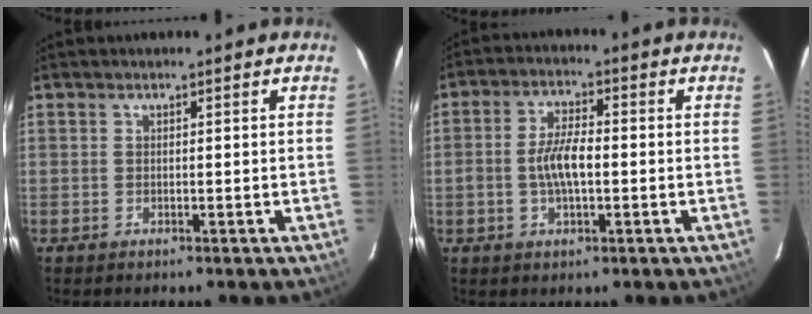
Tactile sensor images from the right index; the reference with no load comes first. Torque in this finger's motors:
{"motor_torque": [0.23, -0.06, 0.24, 0.10]}